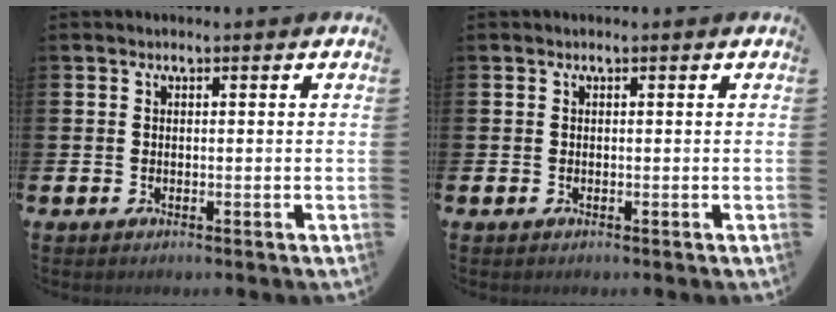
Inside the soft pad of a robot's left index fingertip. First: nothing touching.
{"total": 0.0}